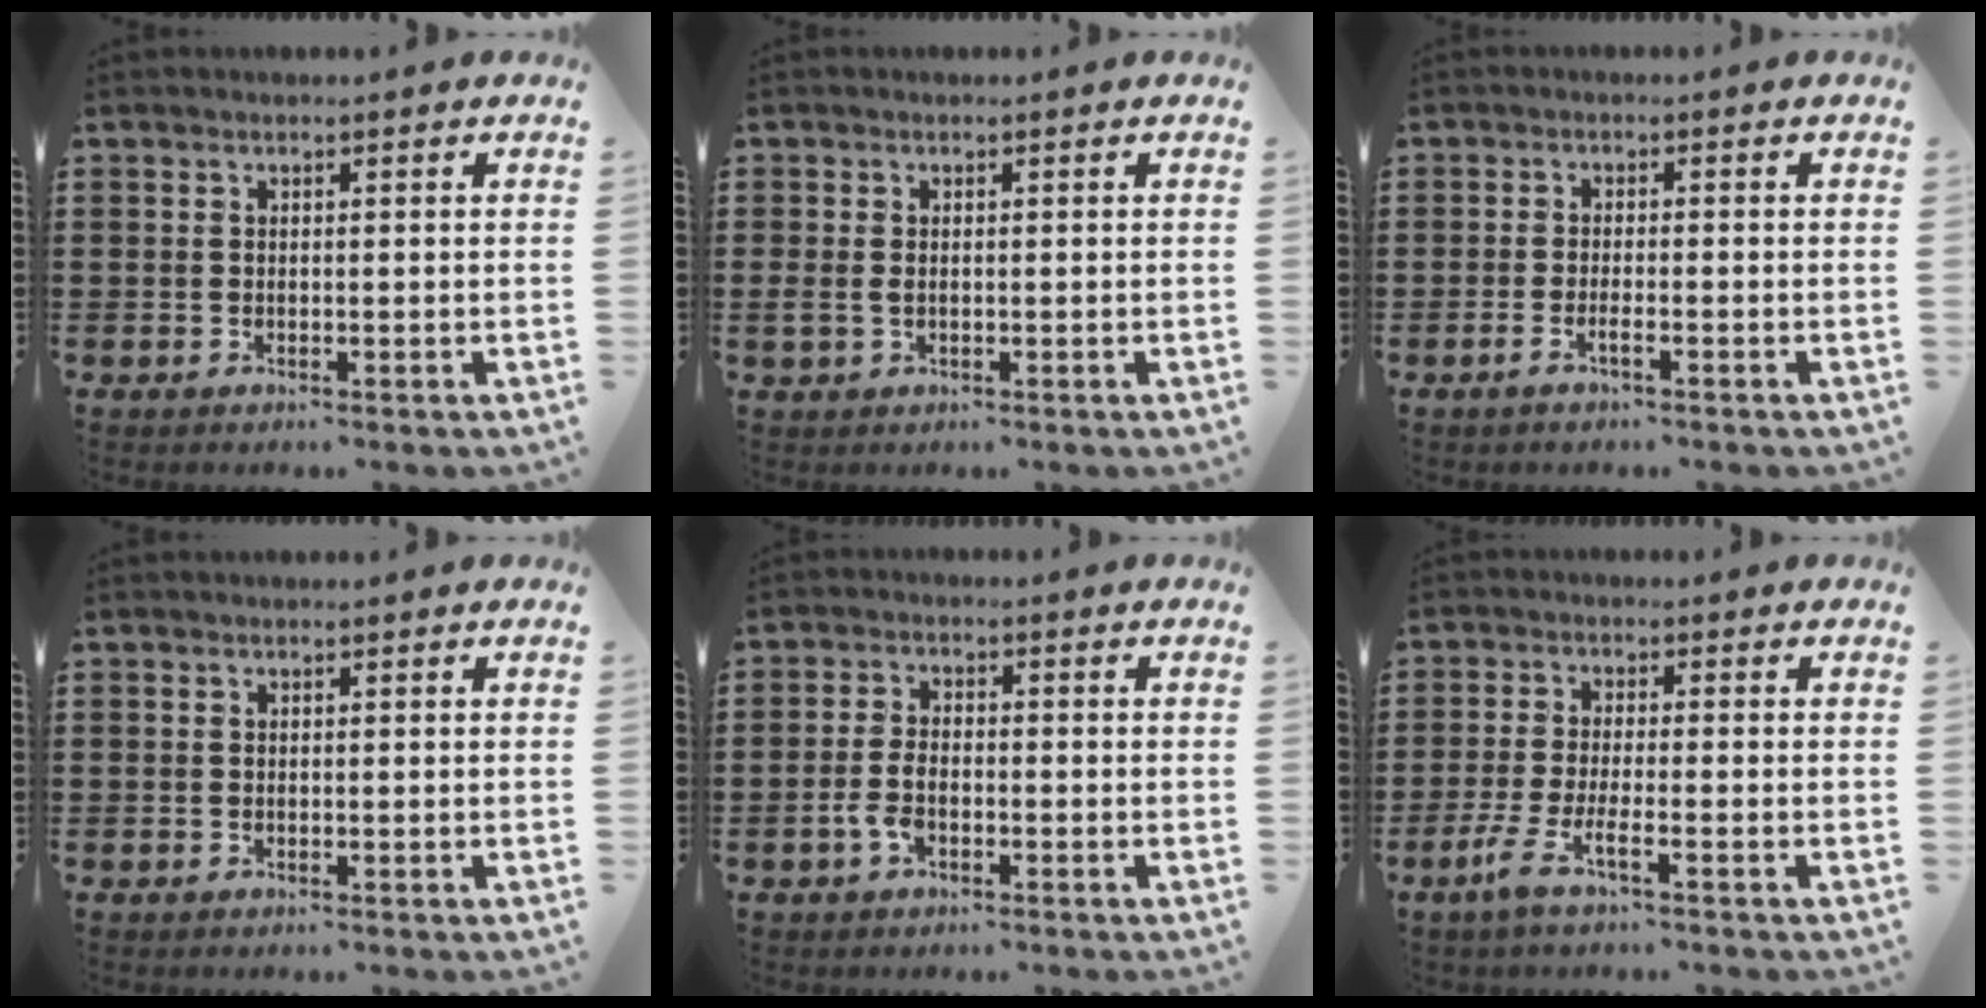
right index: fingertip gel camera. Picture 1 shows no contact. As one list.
[{"total": 1.4, "force": [-0.1, 1.0, 1.0], "torque": [-0.029, 0.001, -0.004]}, {"total": 1.7, "force": [-1.0, 0.2, 1.4], "torque": [-0.024, -0.002, -0.018]}, {"total": 0.0}, {"total": 3.6, "force": [-1.7, 1.5, 2.8], "torque": [-0.072, -0.007, -0.035]}, {"total": 4.4, "force": [-2.6, 0.1, 3.6], "torque": [-0.095, -0.022, -0.055]}]